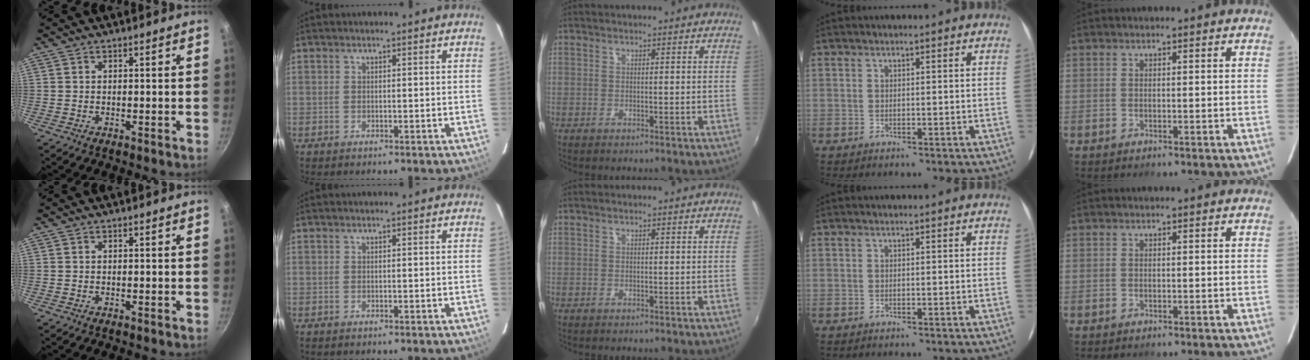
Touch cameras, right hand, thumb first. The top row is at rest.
{}